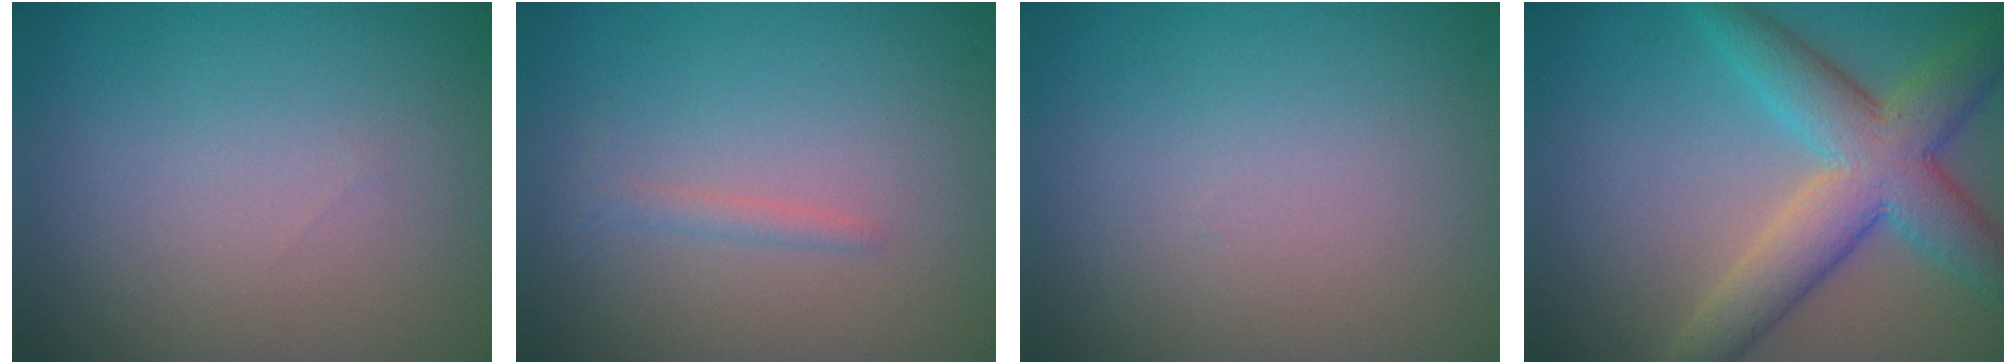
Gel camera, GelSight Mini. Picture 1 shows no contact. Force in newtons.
{"total": 1.0, "press": 1.0, "slide": 0.0}
{"total": 0.0}
{"total": 7.5, "press": 7.5, "slide": 0.2}